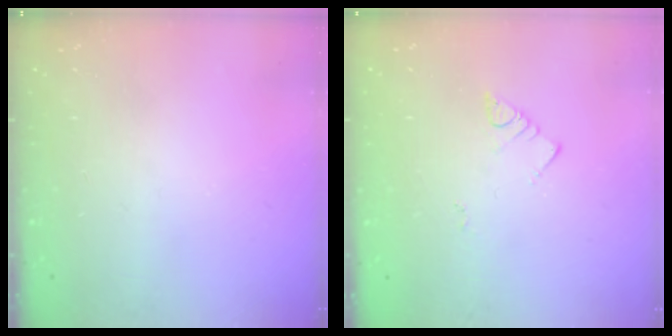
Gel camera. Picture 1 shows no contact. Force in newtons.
{"total": 2.7, "press": 2.7, "slide": 0.6}